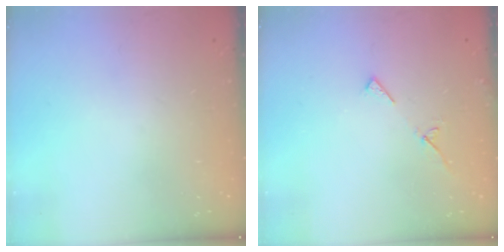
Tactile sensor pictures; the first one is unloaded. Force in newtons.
{"total": 4.8, "press": 4.8, "slide": 0.5}